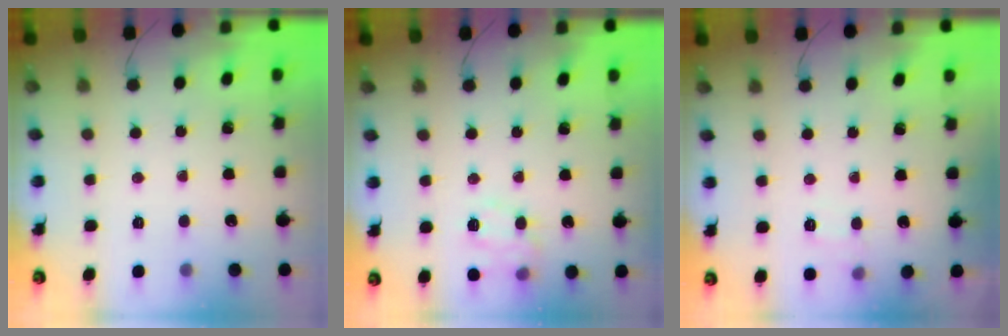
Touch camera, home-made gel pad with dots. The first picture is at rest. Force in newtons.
{"total": 11.3, "press": 11.3, "slide": 0.8}
{"total": 7.1, "press": 6.9, "slide": 1.6}